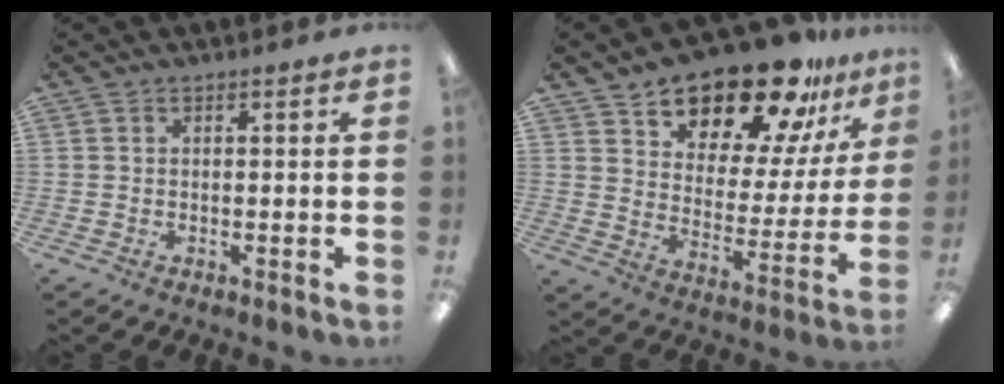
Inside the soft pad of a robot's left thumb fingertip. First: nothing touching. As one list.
[{"total": 19.8, "force": [17.0, 7.0, 7.4], "torque": [-0.123, -0.133, 0.296]}]